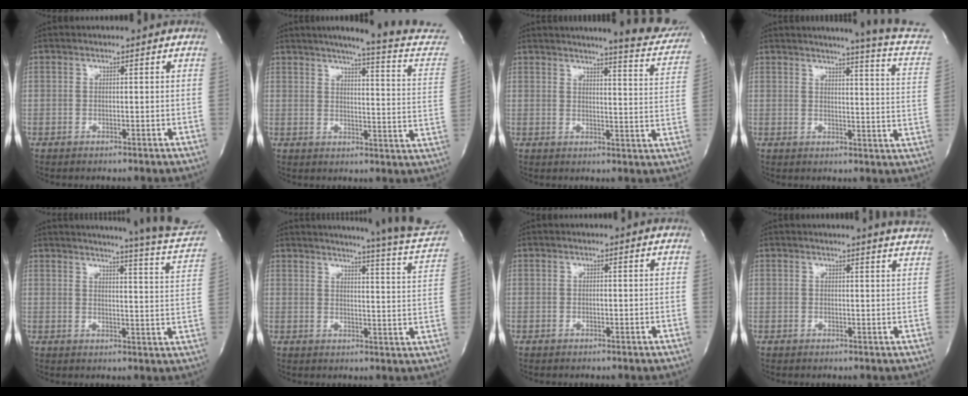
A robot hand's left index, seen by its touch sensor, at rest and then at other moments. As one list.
[{"total": 17.7, "force": [15.6, 0.0, 8.4], "torque": [-0.111, -0.062, 0.171]}, {"total": 13.1, "force": [11.9, 0.9, 5.4], "torque": [-0.059, -0.053, 0.122]}, {"total": 13.3, "force": [11.6, -0.9, 6.3], "torque": [-0.085, -0.076, 0.108]}, {"total": 19.1, "force": [17.9, -0.5, 6.5], "torque": [-0.089, -0.103, 0.192]}, {"total": 20.2, "force": [18.9, -0.7, 6.9], "torque": [-0.097, -0.108, 0.207]}, {"total": 0.0}, {"total": 4.7, "force": [4.5, -0.6, 1.3], "torque": [-0.018, -0.019, 0.027]}]